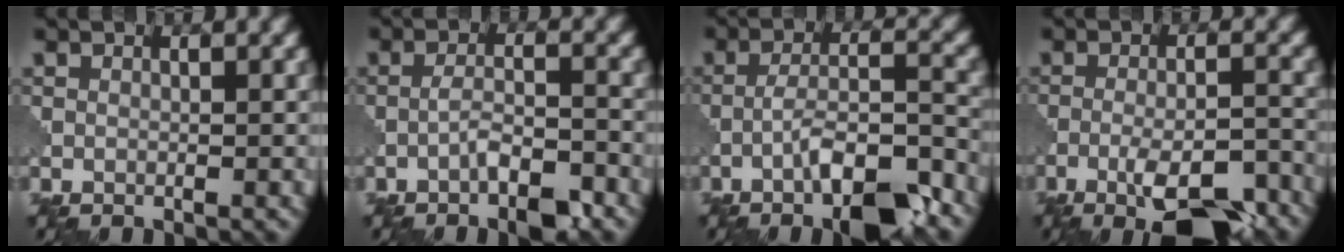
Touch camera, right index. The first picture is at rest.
{"total": 3.9, "force": [-2.4, 1.0, 2.9], "torque": [-0.058, 0.004, -0.047]}
{"total": 7.7, "force": [-4.5, 1.8, 5.9], "torque": [-0.105, 0.006, -0.080]}
{"total": 8.1, "force": [-5.0, 2.0, 6.0], "torque": [-0.094, -0.003, -0.081]}